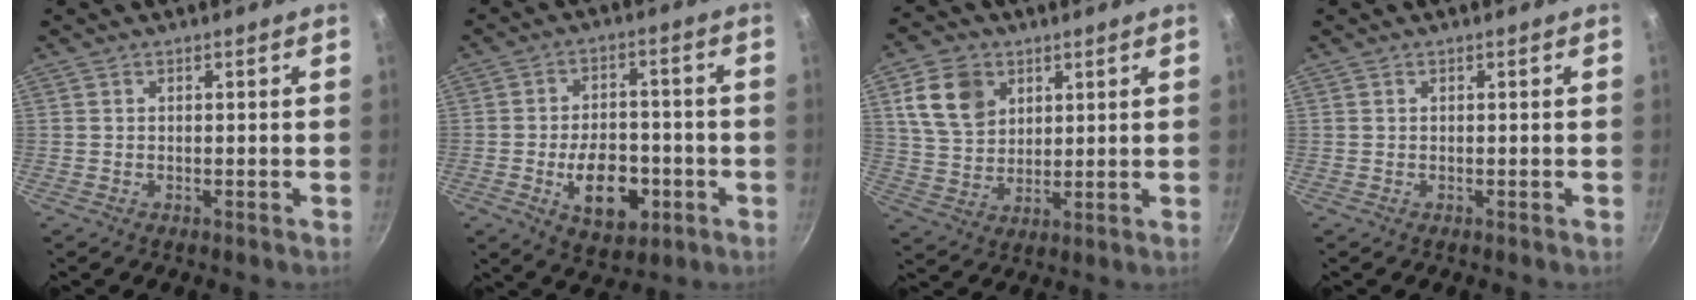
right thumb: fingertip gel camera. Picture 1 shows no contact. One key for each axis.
{"total": 12.2, "fx": -3.7, "fy": 7.6, "fz": 8.9, "tx": -0.105, "ty": 0.018, "tz": -0.050}
{"total": 11.0, "fx": 4.4, "fy": 8.2, "fz": 5.9, "tx": -0.087, "ty": -0.009, "tz": 0.086}
{"total": 0.0}